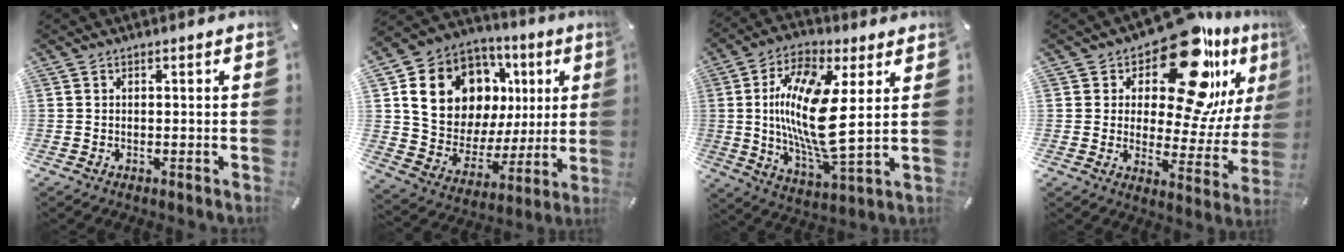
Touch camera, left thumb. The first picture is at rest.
{"total": 17.3, "force": [6.8, 13.5, 8.4], "torque": [-0.149, -0.039, 0.138]}
{"total": 17.3, "force": [2.7, 6.1, 16.0], "torque": [-0.339, -0.021, 0.038]}
{"total": 21.2, "force": [14.3, 8.4, 13.2], "torque": [-0.192, -0.112, 0.240]}